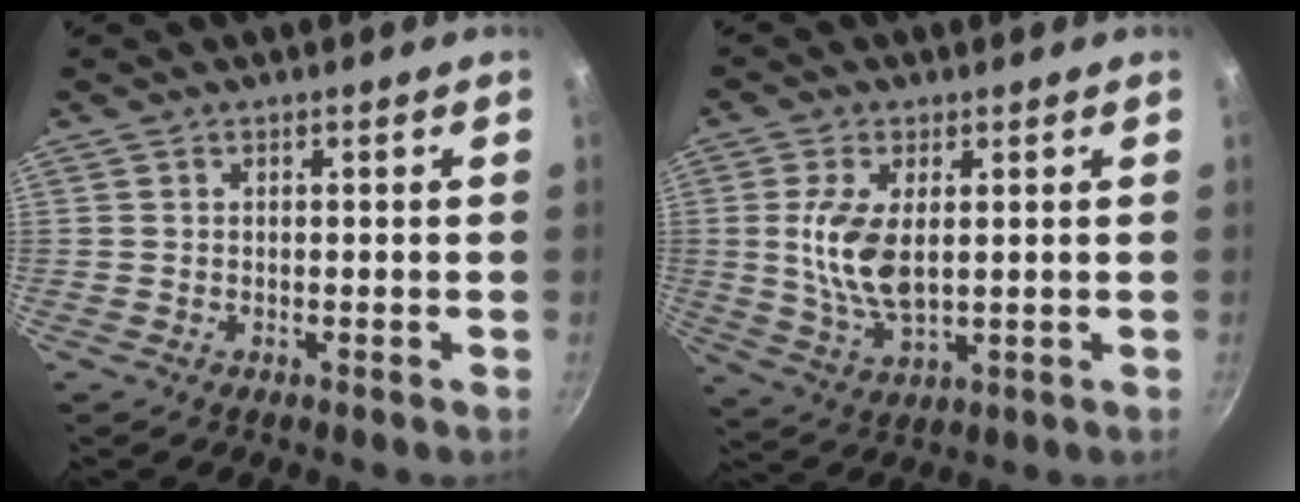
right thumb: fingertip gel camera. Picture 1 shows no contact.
{"total": 9.9, "force": [1.3, 4.9, 8.5], "torque": [-0.167, -0.009, 0.031]}